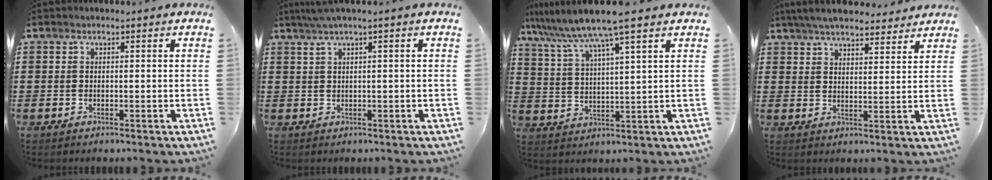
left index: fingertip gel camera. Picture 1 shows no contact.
{"total": 1.7, "force": [0.6, -0.2, 1.6], "torque": [-0.029, -0.002, 0.011]}
{"total": 8.1, "force": [6.5, -0.6, 4.8], "torque": [-0.115, -0.034, 0.107]}
{"total": 5.4, "force": [5.1, 0.9, 1.6], "torque": [-0.048, -0.012, 0.094]}